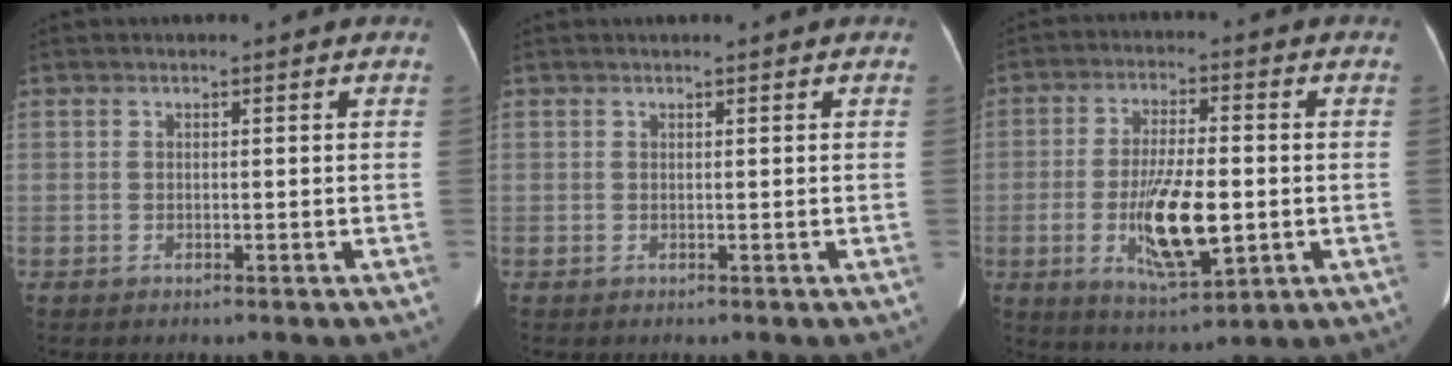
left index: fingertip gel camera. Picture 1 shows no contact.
{"total": 0.0}
{"total": 11.4, "force": [-2.2, 3.2, 10.7], "torque": [-0.203, -0.013, -0.032]}